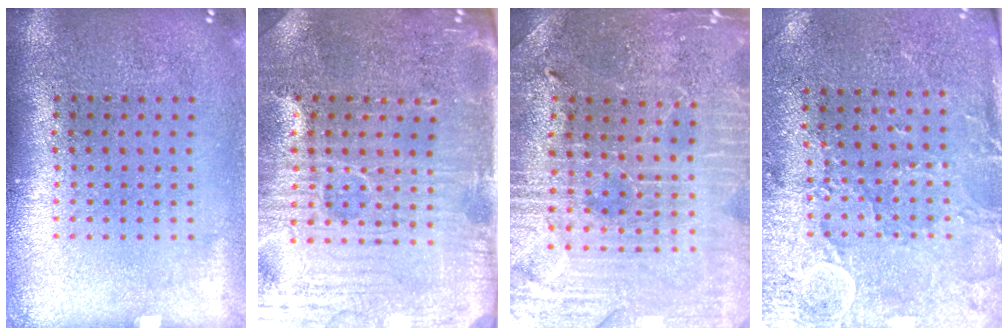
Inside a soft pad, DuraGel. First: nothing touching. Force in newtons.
{"total": 5.1, "press": 4.5, "slide": 2.5}
{"total": 3.3, "press": 3.2, "slide": 0.5}
{"total": 3.0, "press": 2.6, "slide": 1.5}